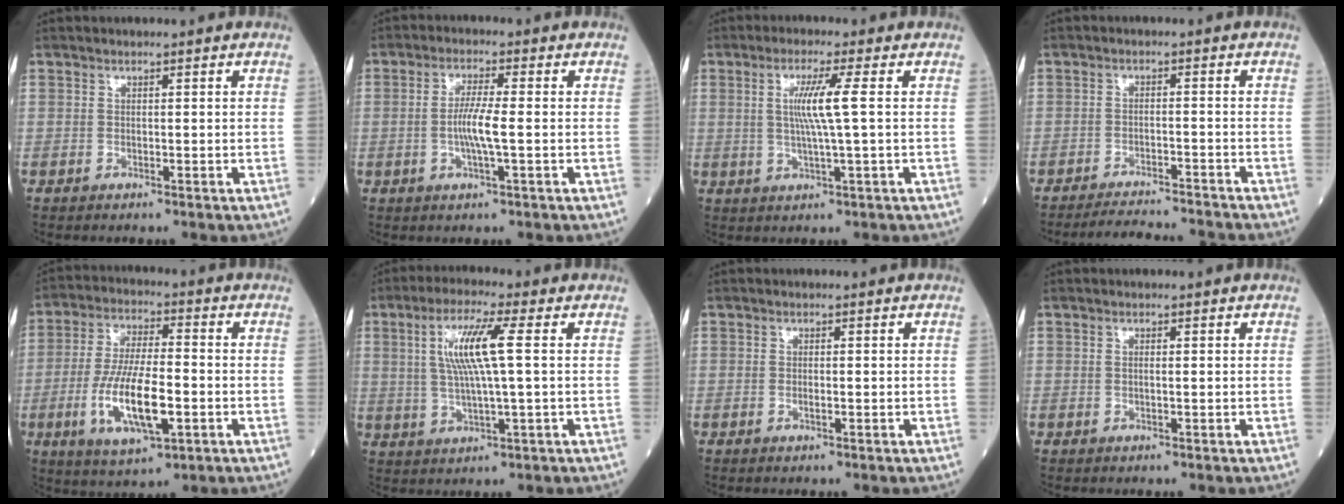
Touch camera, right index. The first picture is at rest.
{"total": 5.0, "force": [-0.7, 0.1, 4.9], "torque": [-0.101, -0.002, -0.015]}
{"total": 5.8, "force": [0.8, -0.9, 5.6], "torque": [-0.112, -0.002, 0.019]}
{"total": 8.7, "force": [-8.5, -0.3, 1.7], "torque": [-0.019, -0.006, -0.128]}
{"total": 12.6, "force": [-3.4, 3.3, 11.7], "torque": [-0.234, -0.010, -0.058]}
{"total": 8.8, "force": [1.8, 0.2, 8.6], "torque": [-0.175, 0.006, 0.036]}
{"total": 0.8, "force": [-0.2, 0.2, 0.8], "torque": [-0.017, -0.001, -0.004]}
{"total": 0.5, "force": [0.0, 0.1, 0.5], "torque": [-0.012, 0.000, 0.000]}